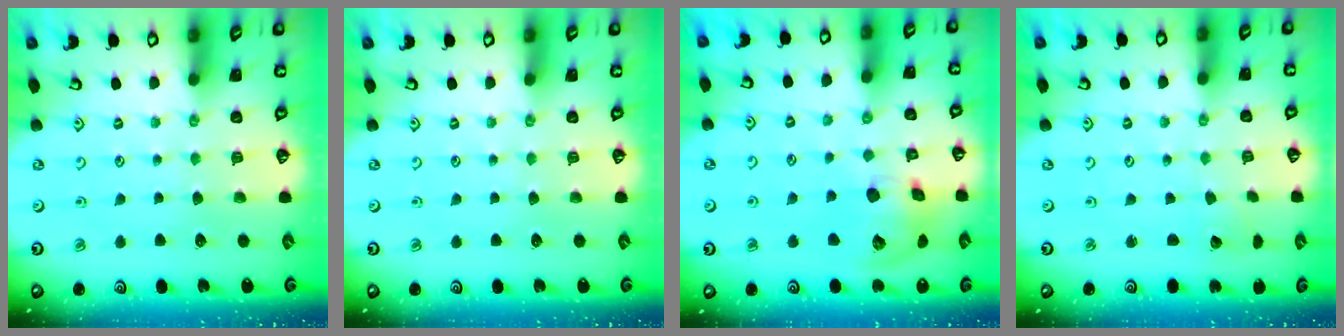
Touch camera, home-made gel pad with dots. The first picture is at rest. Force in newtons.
{"total": 0.0}
{"total": 14.0, "press": 13.8, "slide": 2.2}
{"total": 1.2, "press": 1.2, "slide": 0.1}